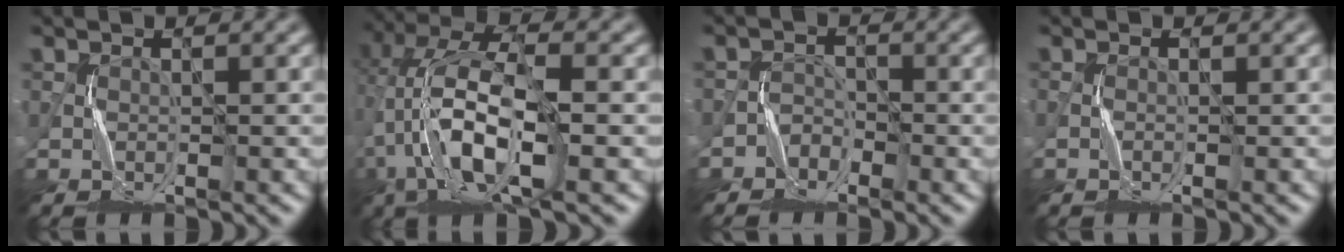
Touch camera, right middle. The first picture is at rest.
{"total": 10.3, "force": [-1.8, 3.9, 9.4], "torque": [-0.193, 0.020, -0.046]}
{"total": 1.7, "force": [-1.2, 1.1, 0.2], "torque": [0.004, 0.011, -0.025]}
{"total": 0.7, "force": [-0.3, 0.1, 0.6], "torque": [-0.016, 0.001, -0.007]}